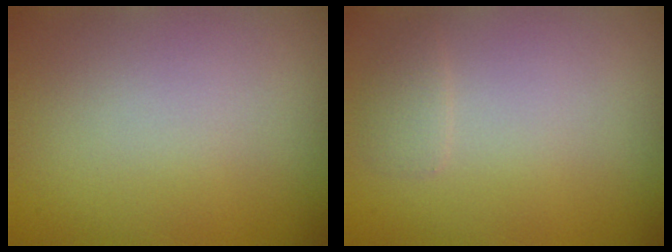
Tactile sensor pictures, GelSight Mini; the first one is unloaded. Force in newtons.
{"total": 1.0, "press": 1.0, "slide": 0.1}